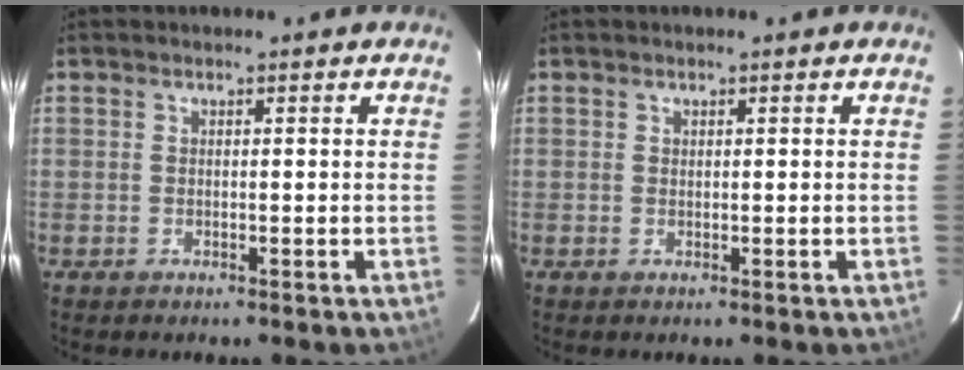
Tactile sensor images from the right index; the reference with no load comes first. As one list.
[{"total": 0.0}]